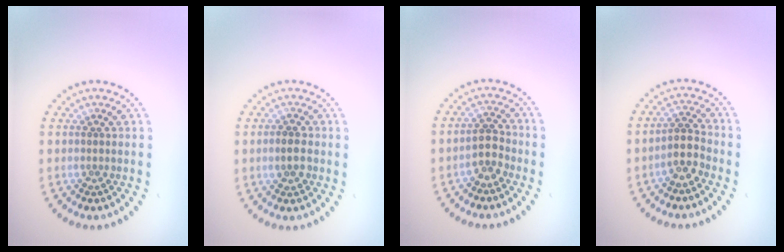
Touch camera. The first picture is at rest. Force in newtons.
{"total": 2.2, "press": 2.2, "slide": 0.3}
{"total": 2.3, "press": 2.1, "slide": 0.8}
{"total": 2.6, "press": 2.2, "slide": 1.4}